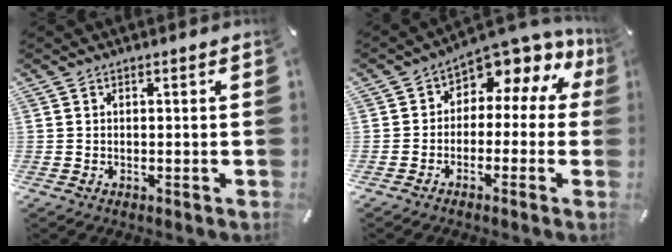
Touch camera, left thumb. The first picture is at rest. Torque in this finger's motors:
{"motor_torque": [0.62, 1.36, 0.41, 0.23, 0.00]}